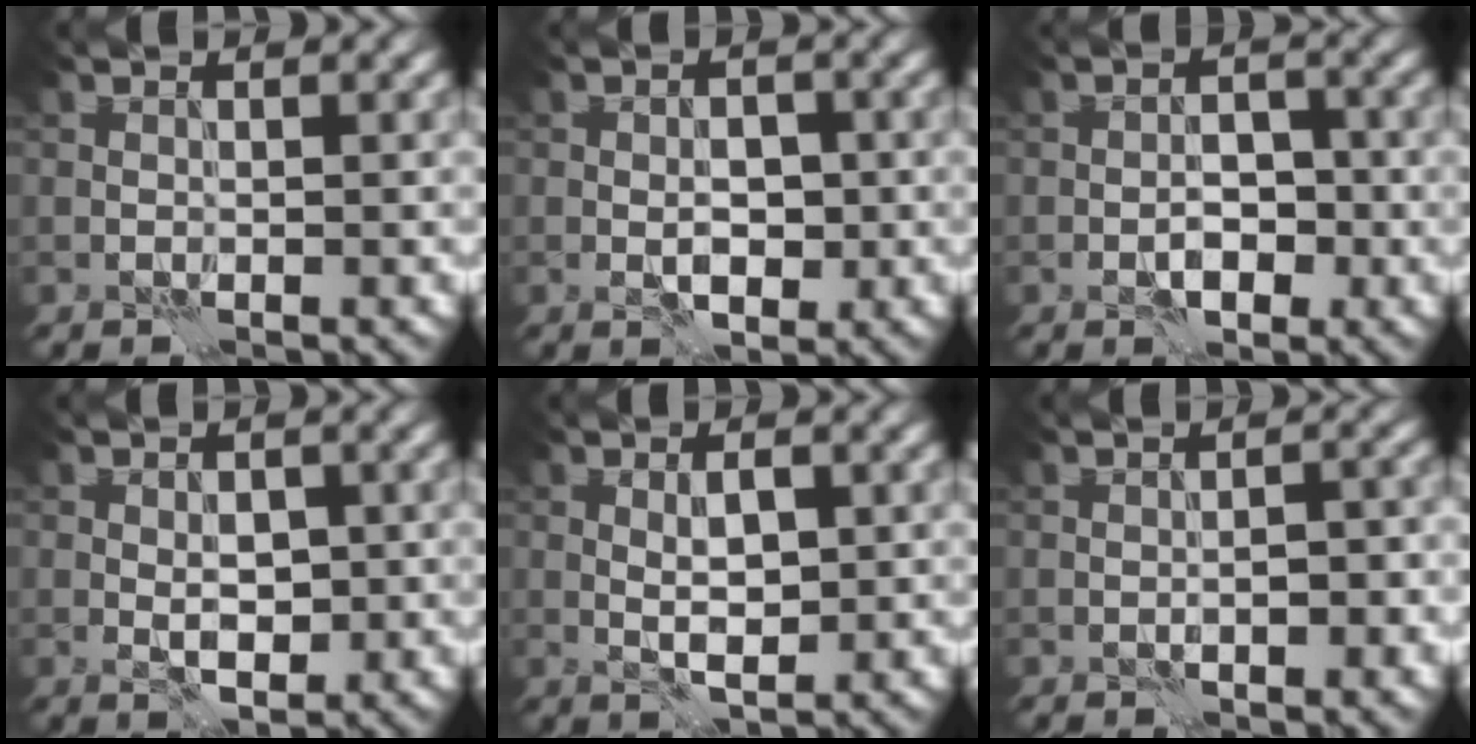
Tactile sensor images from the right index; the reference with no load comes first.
{"total": 3.0, "force": [-0.6, 1.7, 2.4], "torque": [-0.032, -0.001, -0.010]}
{"total": 2.8, "force": [-1.2, 1.5, 2.1], "torque": [-0.029, 0.005, -0.022]}
{"total": 2.8, "force": [-0.3, 1.6, 2.3], "torque": [-0.030, -0.001, -0.004]}
{"total": 2.7, "force": [0.2, 1.2, 2.4], "torque": [-0.043, -0.002, 0.006]}
{"total": 2.0, "force": [-0.7, 0.7, 1.7], "torque": [-0.019, 0.009, -0.011]}